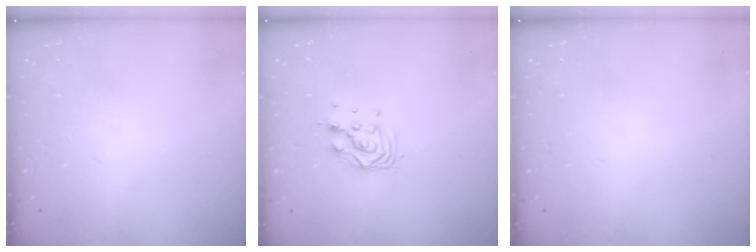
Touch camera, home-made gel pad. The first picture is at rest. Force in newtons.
{"total": 8.4, "press": 8.3, "slide": 0.8}
{"total": 0.0}